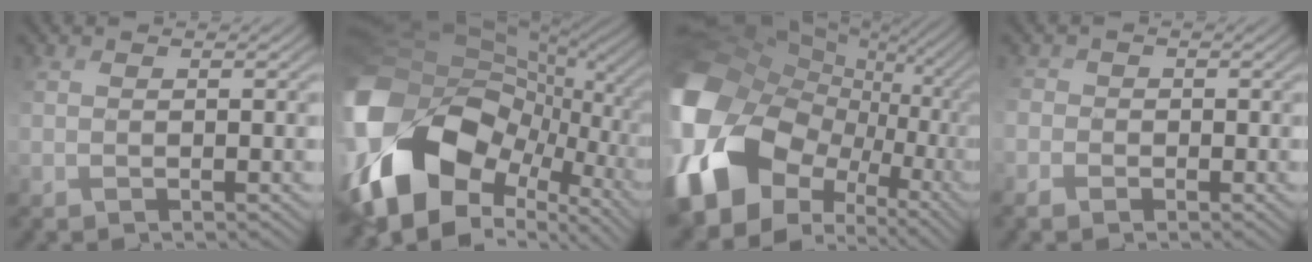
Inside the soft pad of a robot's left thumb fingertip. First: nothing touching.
{"total": 20.2, "force": [-6.0, 14.0, 13.3], "torque": [-0.321, -0.032, -0.099]}
{"total": 21.5, "force": [-2.6, 16.8, 13.1], "torque": [-0.340, -0.037, -0.038]}
{"total": 2.7, "force": [-1.5, 2.1, 0.7], "torque": [-0.020, -0.006, -0.035]}